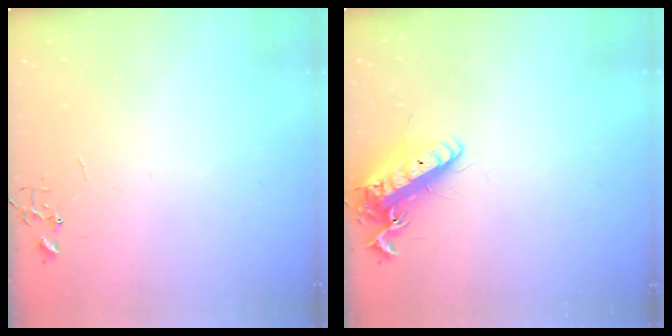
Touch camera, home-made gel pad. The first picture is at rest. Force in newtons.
{"total": 15.4, "press": 15.1, "slide": 2.8}